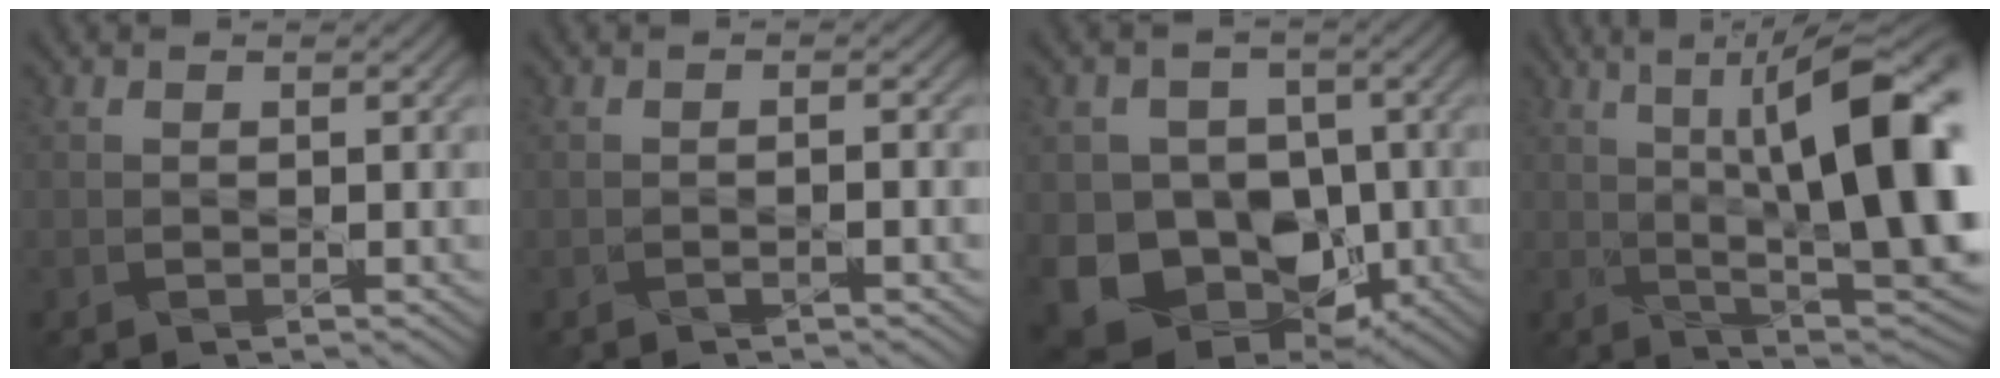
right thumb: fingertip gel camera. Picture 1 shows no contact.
{"total": 0.9, "force": [-0.6, 0.2, 0.6], "torque": [-0.004, 0.005, -0.016]}
{"total": 14.7, "force": [-4.1, 12.6, 6.4], "torque": [-0.136, -0.026, -0.083]}
{"total": 17.2, "force": [2.7, 5.4, 16.1], "torque": [-0.226, 0.025, 0.044]}